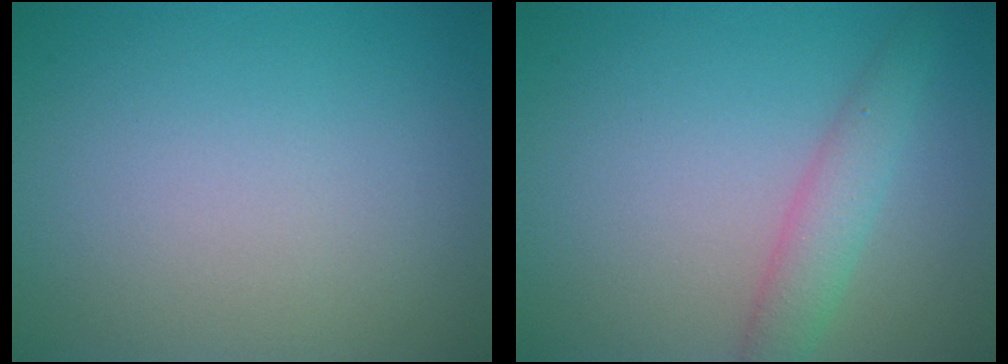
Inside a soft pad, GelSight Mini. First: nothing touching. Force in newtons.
{"total": 2.8, "press": 2.8, "slide": 0.1}